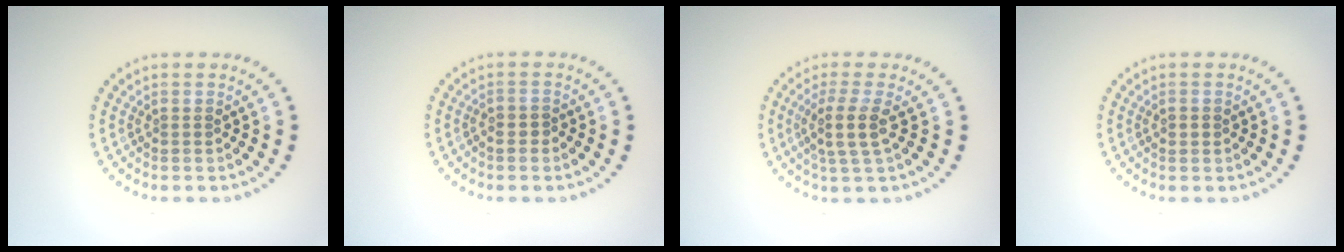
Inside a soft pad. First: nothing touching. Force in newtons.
{"total": 0.6, "press": 0.5, "slide": 0.3}
{"total": 2.9, "press": 2.2, "slide": 1.9}
{"total": 1.1, "press": 1.1, "slide": 0.2}